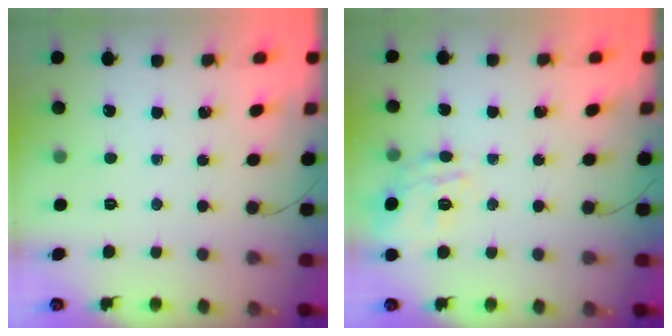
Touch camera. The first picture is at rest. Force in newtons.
{"total": 11.7, "press": 11.6, "slide": 0.8}